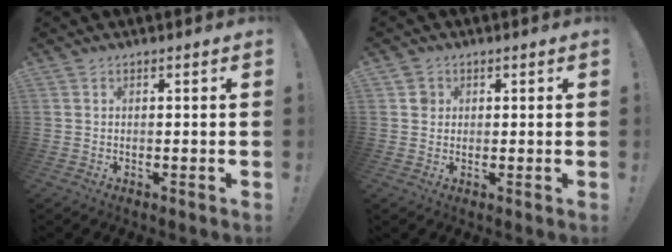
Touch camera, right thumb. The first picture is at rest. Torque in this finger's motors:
{"motor_torque": [-0.11, 0.07, 0.40, -0.02, -0.03]}